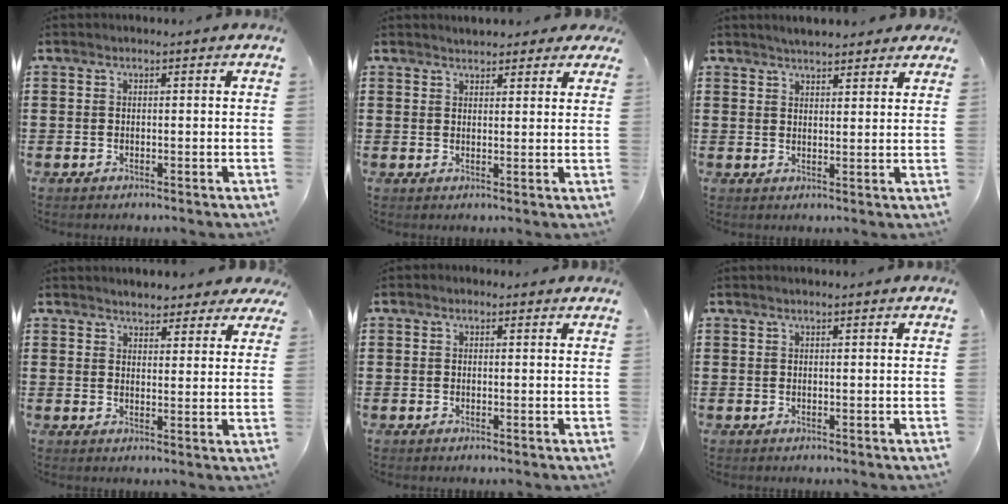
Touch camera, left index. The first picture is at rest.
{"total": 2.3, "force": [2.2, 0.7, 0.2], "torque": [-0.011, 0.004, 0.041]}
{"total": 3.1, "force": [3.0, 0.5, 0.7], "torque": [-0.020, 0.000, 0.055]}
{"total": 3.7, "force": [3.6, 0.7, 0.5], "torque": [-0.021, -0.005, 0.067]}
{"total": 0.6, "force": [0.1, 0.6, 0.2], "torque": [-0.005, 0.005, 0.000]}
{"total": 0.6, "force": [0.4, -0.1, 0.4], "torque": [-0.007, 0.000, 0.007]}